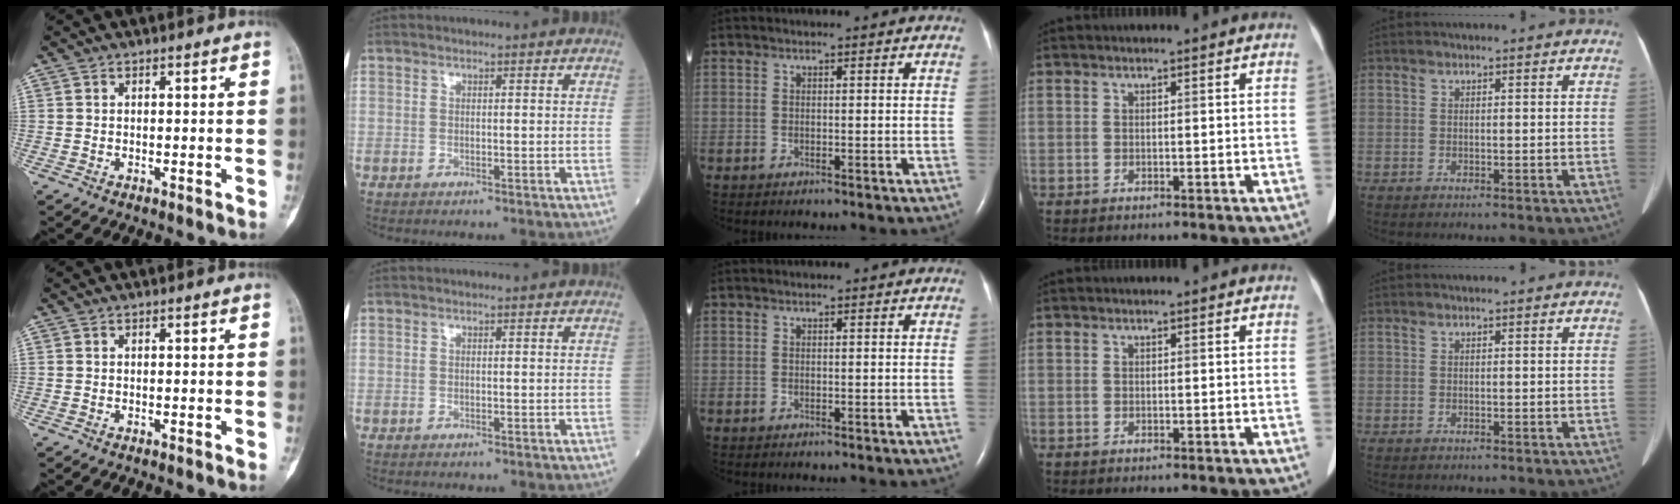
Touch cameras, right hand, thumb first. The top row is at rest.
{}